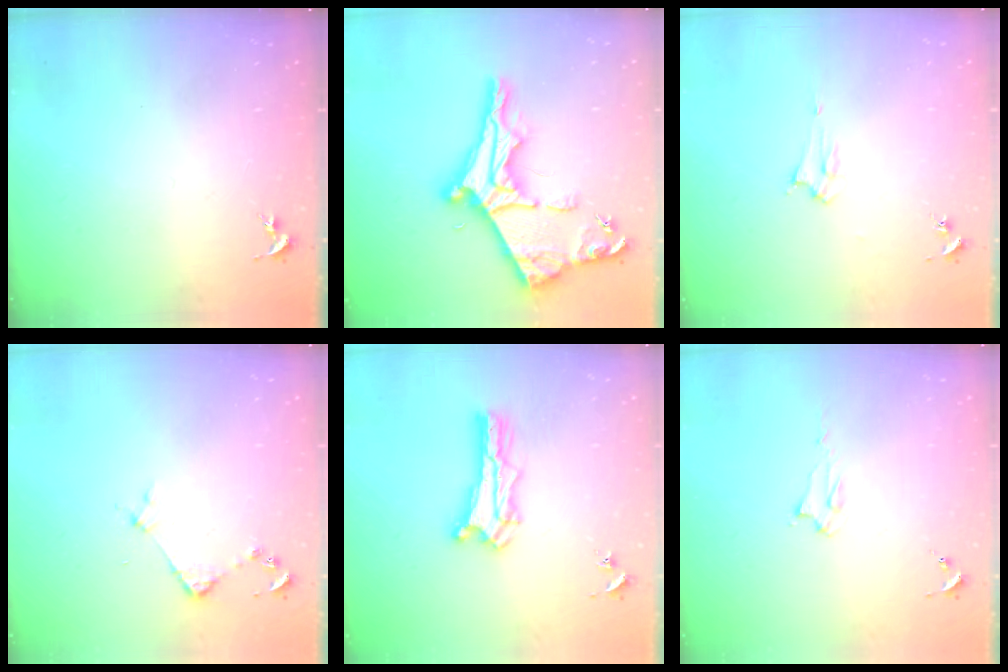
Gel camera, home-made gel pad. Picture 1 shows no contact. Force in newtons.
{"total": 10.1, "press": 10.1, "slide": 1.0}
{"total": 2.1, "press": 2.1, "slide": 0.2}
{"total": 3.7, "press": 3.7, "slide": 0.2}
{"total": 1.4, "press": 1.4, "slide": 0.2}
{"total": 2.0, "press": 2.0, "slide": 0.2}